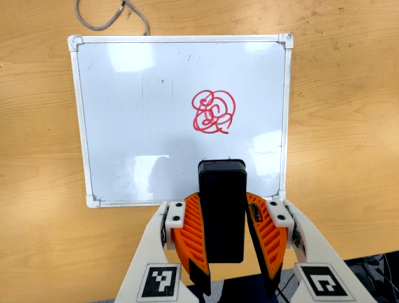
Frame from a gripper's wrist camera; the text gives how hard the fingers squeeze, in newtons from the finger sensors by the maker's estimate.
{"total": 7.8, "left": 6.9, "right": 8.8}